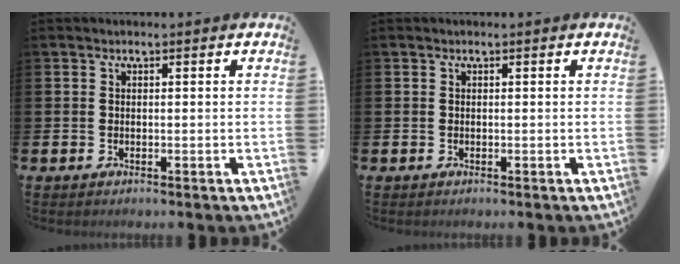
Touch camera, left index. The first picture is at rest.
{"total": 0.0}